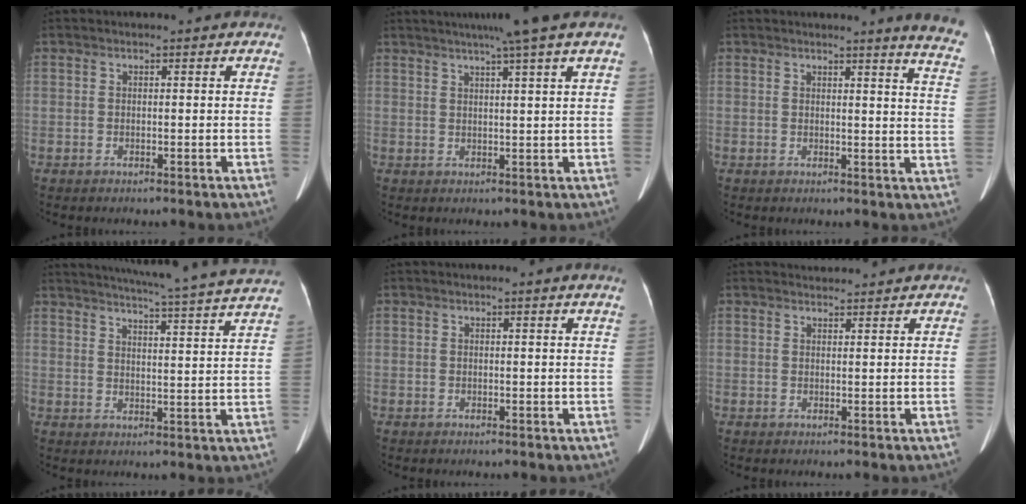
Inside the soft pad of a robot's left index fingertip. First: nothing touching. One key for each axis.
{"total": 7.5, "fx": 5.5, "fy": -1.6, "fz": 4.9, "tx": -0.068, "ty": 0.016, "tz": 0.069}
{"total": 8.7, "fx": 7.9, "fy": -1.1, "fz": 3.5, "tx": -0.027, "ty": -0.074, "tz": 0.056}
{"total": 22.5, "fx": 20.8, "fy": -1.1, "fz": 8.5, "tx": -0.138, "ty": -0.042, "tz": 0.255}
{"total": 1.1, "fx": 0.9, "fy": -0.3, "fz": 0.5, "tx": -0.019, "ty": -0.006, "tz": 0.010}
{"total": 2.8, "fx": 2.7, "fy": 0.3, "fz": 0.0, "tx": -0.010, "ty": 0.019, "tz": 0.040}